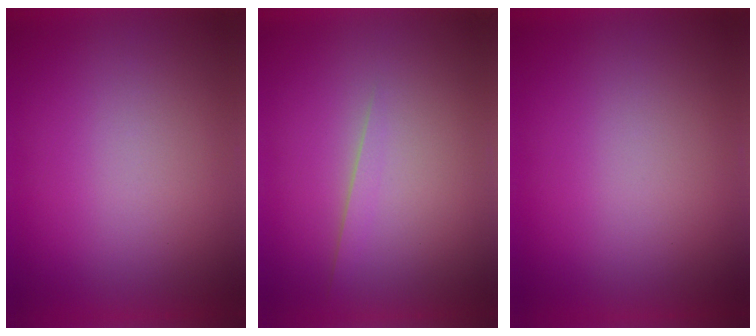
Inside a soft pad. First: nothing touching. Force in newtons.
{"total": 1.4}
{"total": 0.0}